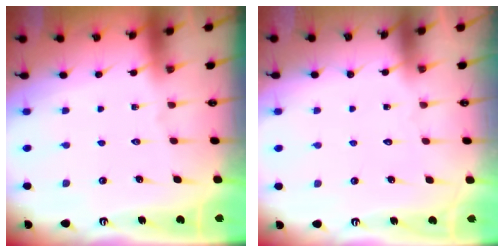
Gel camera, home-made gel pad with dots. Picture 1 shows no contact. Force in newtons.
{"total": 1.5, "press": 1.5, "slide": 0.1}